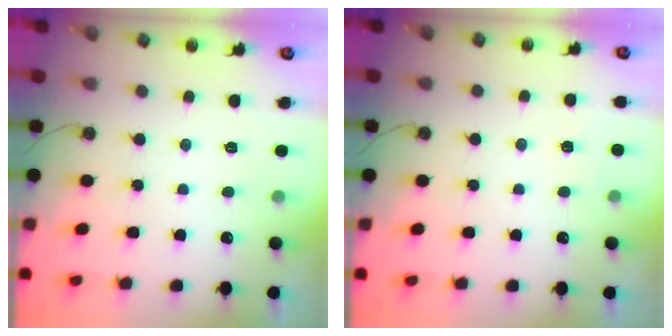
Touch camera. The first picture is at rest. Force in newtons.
{"total": 2.8, "press": 2.3, "slide": 1.5}